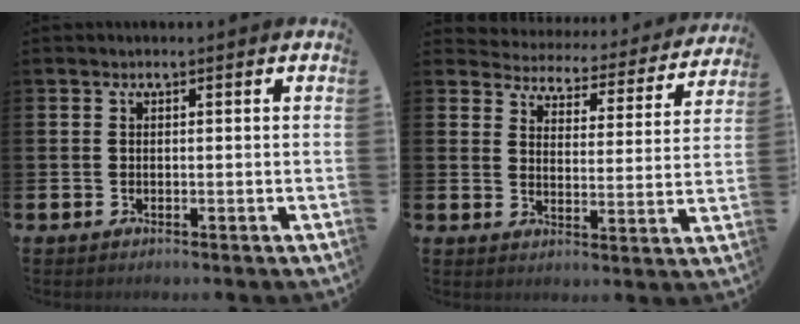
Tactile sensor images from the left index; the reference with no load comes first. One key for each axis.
{"total": 3.9, "fx": 3.8, "fy": 1.0, "fz": 0.3, "tx": -0.026, "ty": -0.039, "tz": 0.057}